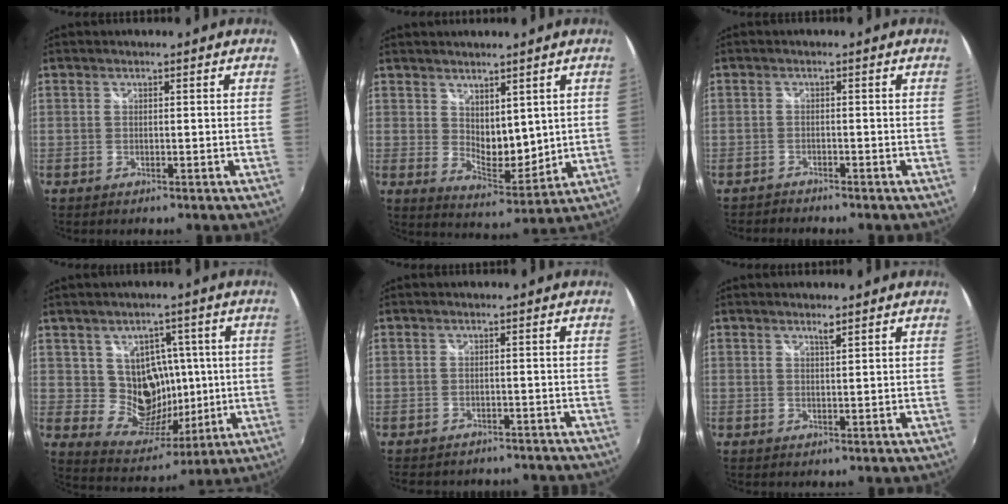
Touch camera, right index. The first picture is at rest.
{"total": 7.4, "force": [3.6, 4.1, 5.0], "torque": [-0.073, -0.013, 0.073]}
{"total": 2.0, "force": [-2.0, 0.2, 0.1], "torque": [-0.014, -0.005, -0.039]}
{"total": 10.8, "force": [1.2, 9.9, 4.2], "torque": [-0.073, 0.005, 0.037]}
{"total": 9.7, "force": [-8.5, 3.5, 3.1], "torque": [-0.074, -0.006, -0.106]}
{"total": 1.2, "force": [0.9, -0.1, 0.8], "torque": [-0.012, 0.002, 0.015]}